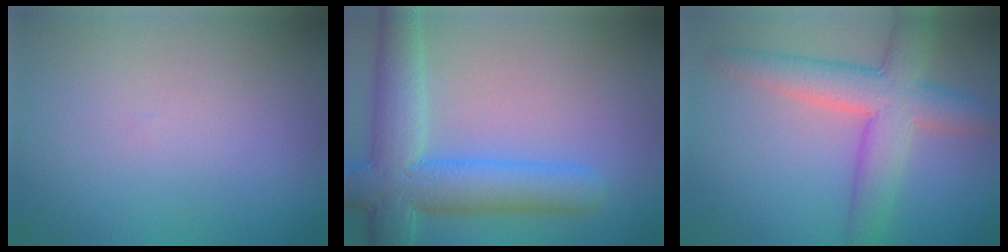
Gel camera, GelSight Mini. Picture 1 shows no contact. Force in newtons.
{"total": 8.5, "press": 8.5, "slide": 0.7}
{"total": 6.5, "press": 6.5, "slide": 0.3}